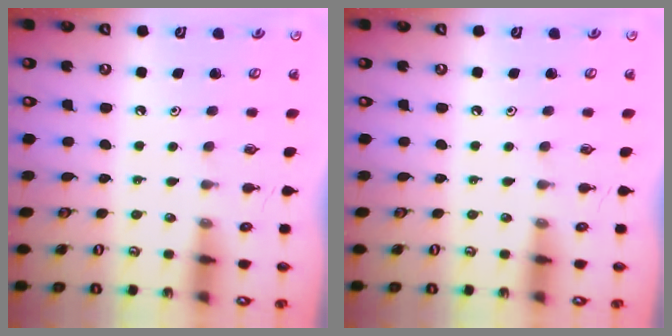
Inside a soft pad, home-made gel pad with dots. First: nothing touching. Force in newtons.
{"total": 0.0}